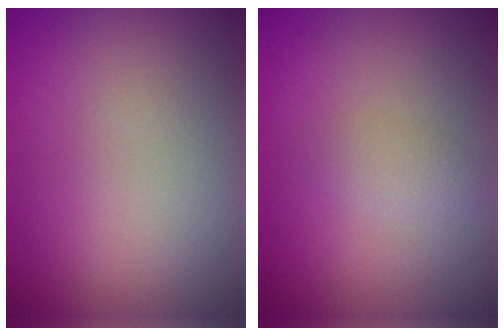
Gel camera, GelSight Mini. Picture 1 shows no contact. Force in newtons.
{"total": 1.4, "press": 1.4, "slide": 0.1}